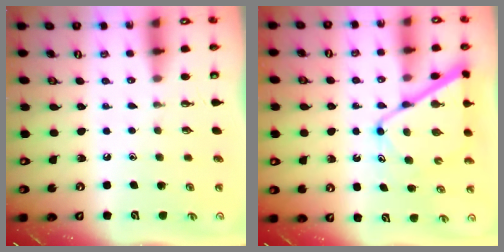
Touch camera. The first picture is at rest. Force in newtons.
{"total": 12.4, "press": 12.3, "slide": 1.2}